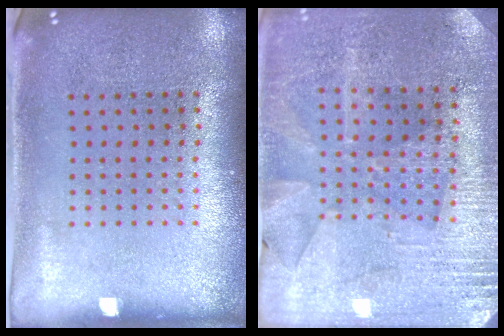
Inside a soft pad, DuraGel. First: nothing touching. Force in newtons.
{"total": 2.8, "press": 2.7, "slide": 0.6}